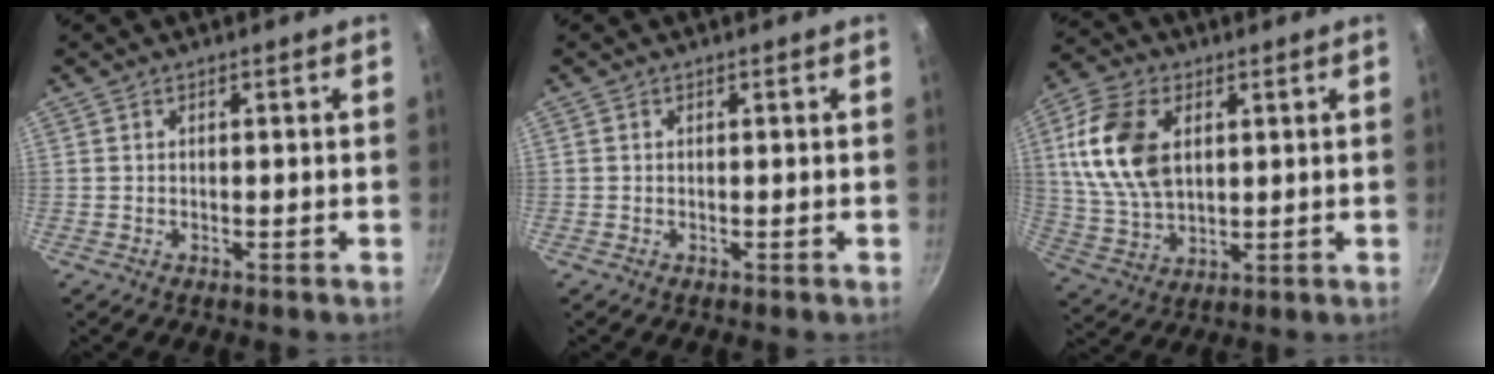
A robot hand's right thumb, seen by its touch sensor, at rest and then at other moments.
{"total": 0.0}
{"total": 14.9, "force": [3.7, 9.4, 11.0], "torque": [-0.201, -0.005, 0.075]}